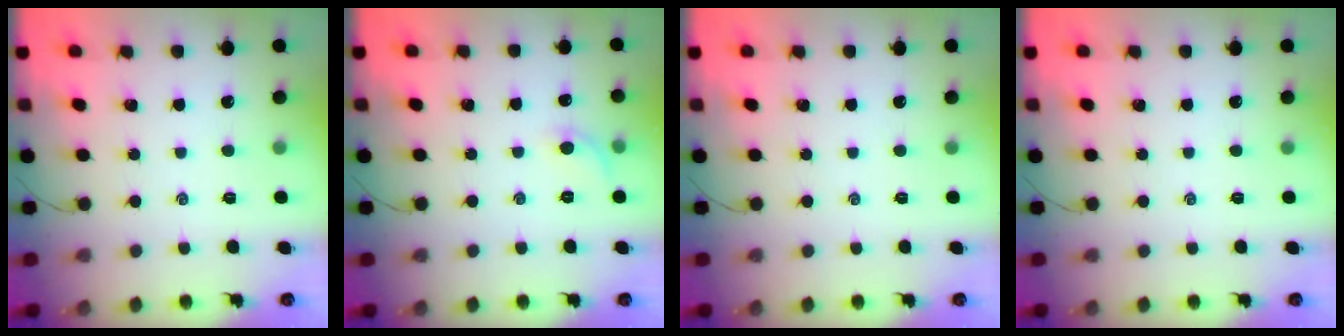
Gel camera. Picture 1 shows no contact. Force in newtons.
{"total": 4.9, "press": 4.7, "slide": 1.5}
{"total": 0.0}
{"total": 0.0}